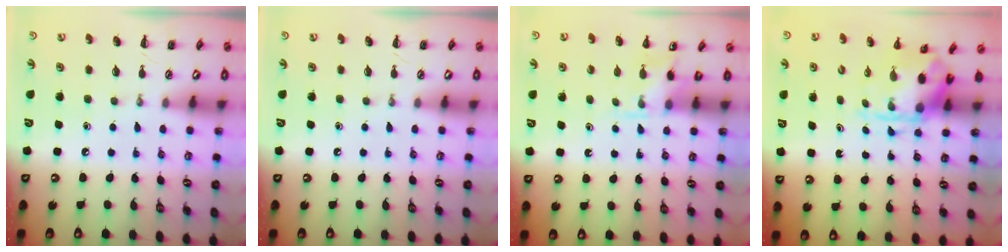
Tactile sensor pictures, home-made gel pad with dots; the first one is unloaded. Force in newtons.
{"total": 0.0}
{"total": 5.1, "press": 4.9, "slide": 1.5}
{"total": 3.7, "press": 3.6, "slide": 0.9}